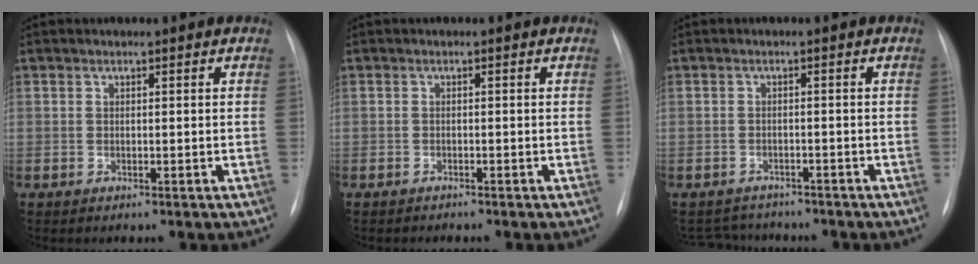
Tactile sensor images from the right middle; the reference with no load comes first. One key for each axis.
{"total": 0.8, "fx": -0.8, "fy": 0.1, "fz": 0.0, "tx": -0.005, "ty": -0.002, "tz": -0.016}
{"total": 4.7, "fx": -4.4, "fy": 1.6, "fz": 0.0, "tx": 0.001, "ty": 0.005, "tz": -0.062}